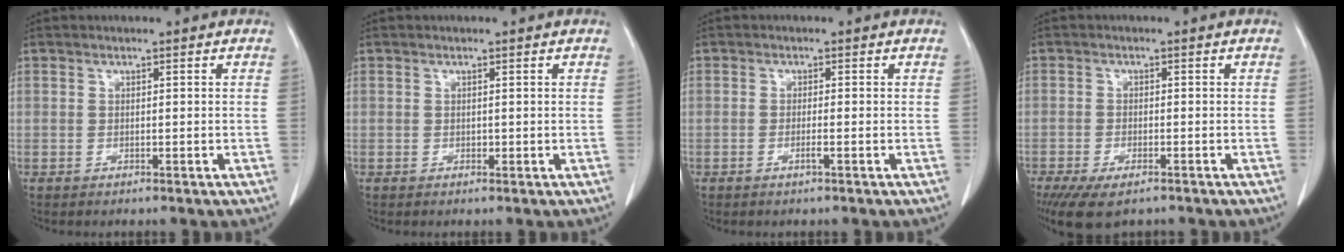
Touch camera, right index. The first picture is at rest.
{"total": 0.0}
{"total": 1.3, "force": [-0.7, -0.1, 1.1], "torque": [-0.023, 0.000, -0.013]}
{"total": 7.0, "force": [-4.9, 2.5, 4.3], "torque": [-0.070, -0.013, -0.078]}